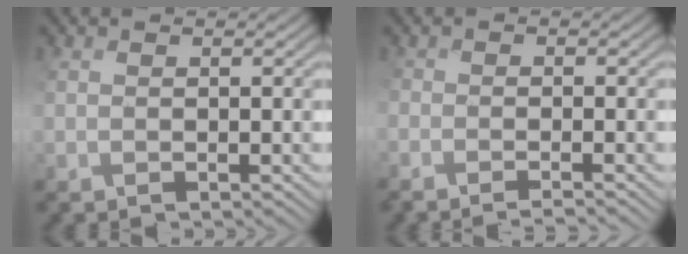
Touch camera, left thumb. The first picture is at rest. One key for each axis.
{"total": 3.3, "fx": -2.5, "fy": 0.8, "fz": 2.1, "tx": -0.027, "ty": -0.006, "tz": -0.032}